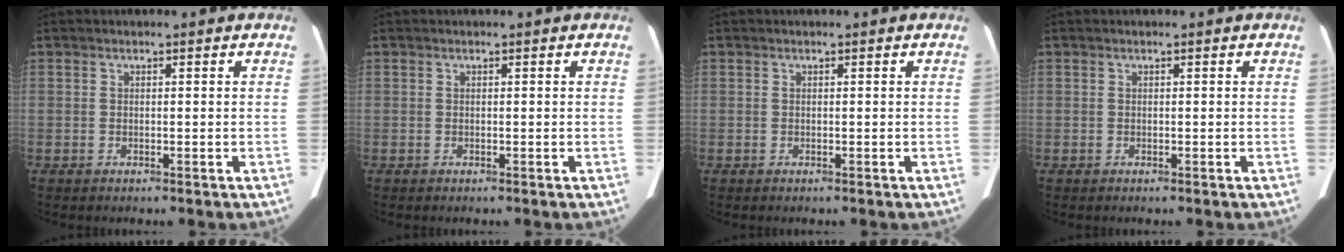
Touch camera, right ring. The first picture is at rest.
{"total": 0.0}
{"total": 0.0}
{"total": 0.0}